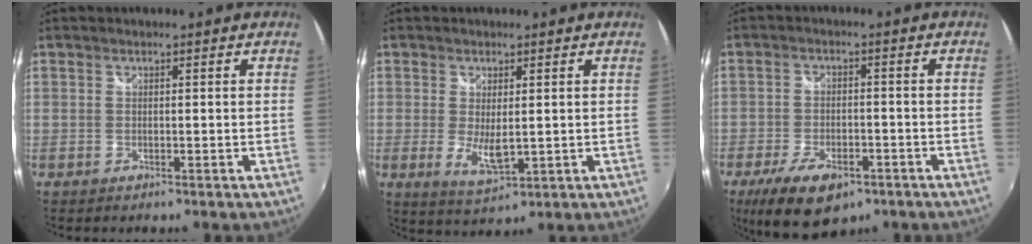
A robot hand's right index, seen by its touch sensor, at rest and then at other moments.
{"total": 5.4, "force": [-0.4, 2.1, 5.0], "torque": [-0.090, -0.018, 0.000]}
{"total": 12.2, "force": [-7.6, 5.6, 7.8], "torque": [-0.170, -0.028, -0.120]}